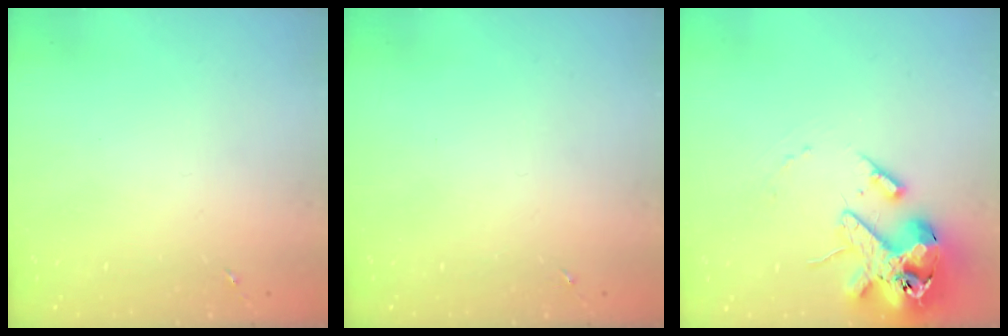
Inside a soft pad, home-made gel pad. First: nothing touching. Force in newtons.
{"total": 0.0}
{"total": 15.6, "press": 15.4, "slide": 2.4}